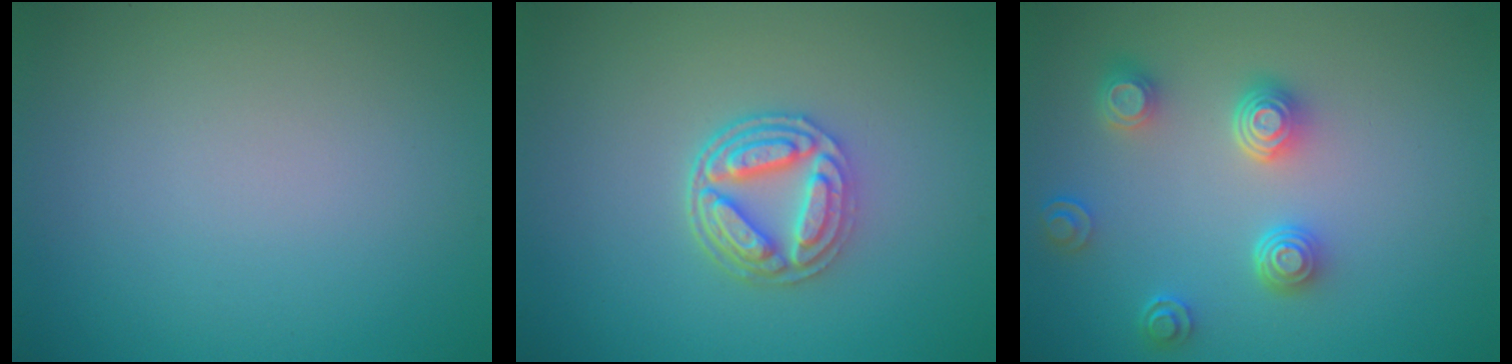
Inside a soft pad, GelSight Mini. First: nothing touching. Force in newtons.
{"total": 4.5, "press": 3.7, "slide": 2.6}
{"total": 4.3, "press": 3.5, "slide": 2.5}